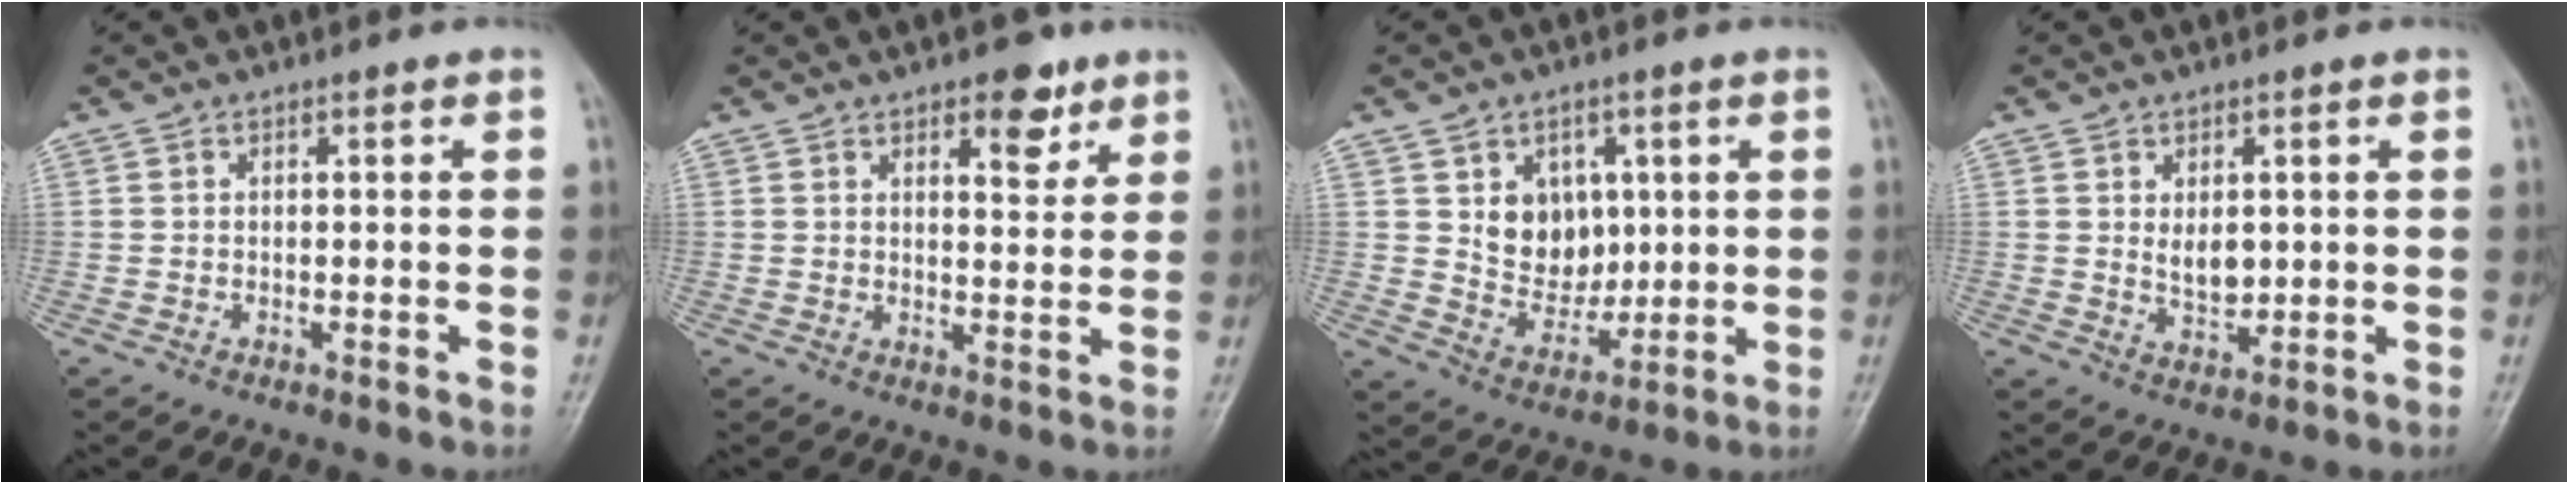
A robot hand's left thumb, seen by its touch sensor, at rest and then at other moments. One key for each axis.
{"total": 6.2, "fx": 3.7, "fy": 2.9, "fz": 4.0, "tx": -0.031, "ty": -0.020, "tz": 0.048}
{"total": 9.9, "fx": 2.6, "fy": 7.8, "fz": 5.5, "tx": -0.043, "ty": -0.019, "tz": 0.057}
{"total": 4.7, "fx": 0.8, "fy": 2.8, "fz": 3.6, "tx": -0.046, "ty": -0.012, "tz": 0.021}